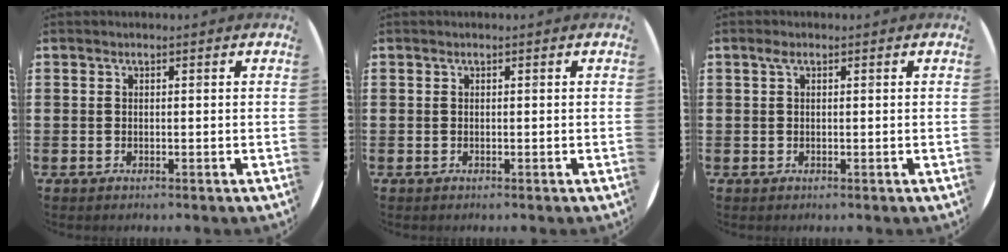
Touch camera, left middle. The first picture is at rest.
{"total": 0.0}
{"total": 1.0, "force": [0.4, 0.5, 0.7], "torque": [-0.016, 0.005, 0.008]}